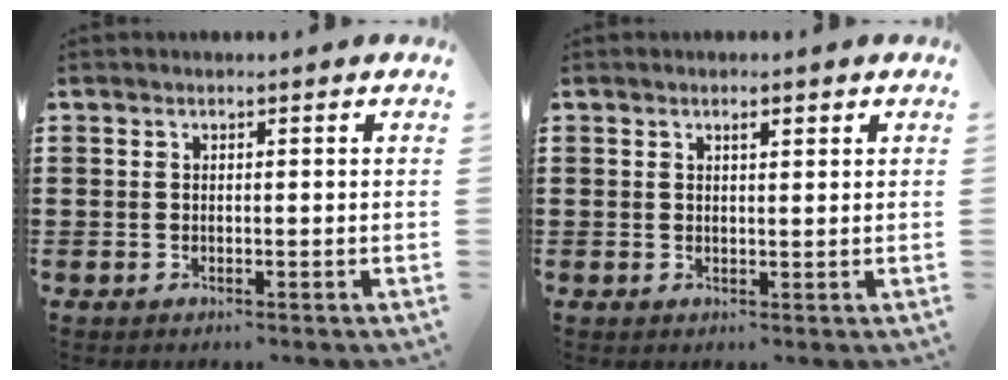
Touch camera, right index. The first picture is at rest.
{"total": 1.4, "force": [0.7, 0.4, 1.1], "torque": [-0.014, 0.000, 0.009]}